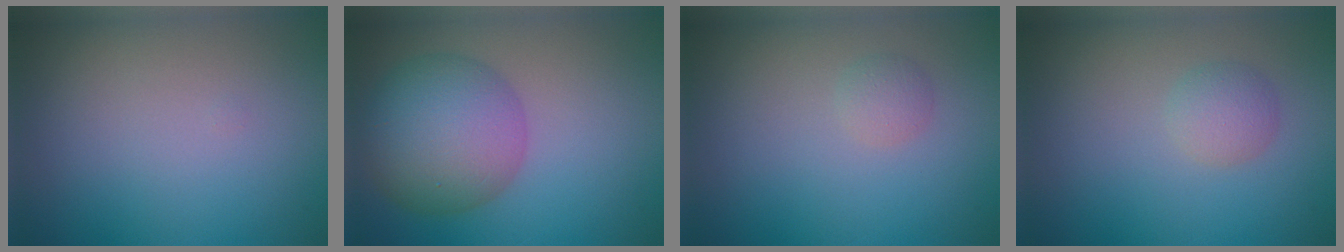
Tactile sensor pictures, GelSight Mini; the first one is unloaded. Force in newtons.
{"total": 8.1, "press": 8.1, "slide": 0.2}
{"total": 1.1, "press": 1.1, "slide": 0.0}
{"total": 1.7, "press": 1.7, "slide": 0.1}